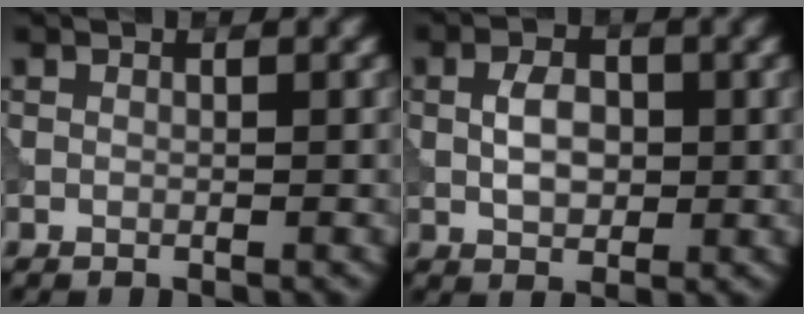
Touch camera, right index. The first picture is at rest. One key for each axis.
{"total": 3.2, "fx": -0.1, "fy": 2.0, "fz": 2.4, "tx": -0.047, "ty": 0.001, "tz": -0.004}